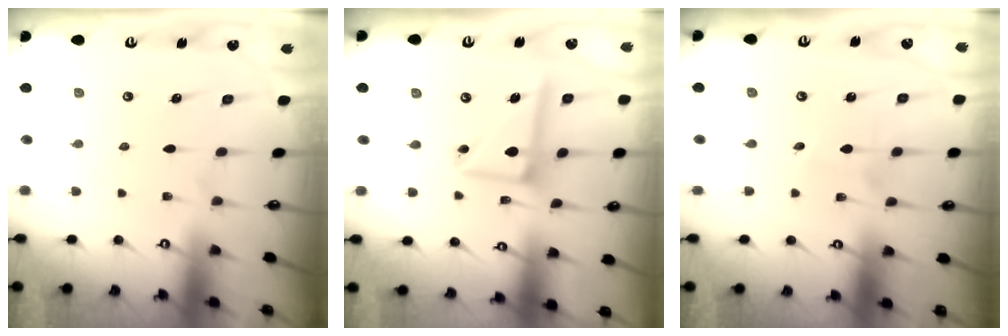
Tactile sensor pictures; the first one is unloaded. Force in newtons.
{"total": 14.6, "press": 14.5, "slide": 1.5}
{"total": 0.5, "press": 0.5, "slide": 0.0}